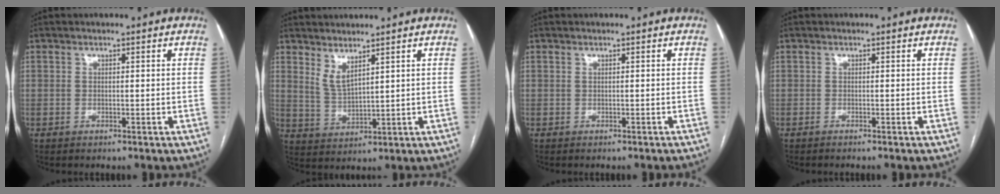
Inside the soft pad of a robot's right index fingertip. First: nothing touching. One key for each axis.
{"total": 3.7, "fx": 2.8, "fy": 0.6, "fz": 2.4, "tx": -0.056, "ty": -0.018, "tz": 0.066}
{"total": 1.6, "fx": -1.4, "fy": -0.2, "fz": 0.8, "tx": -0.013, "ty": 0.007, "tz": -0.015}
{"total": 1.4, "fx": -1.2, "fy": -0.1, "fz": 0.6, "tx": -0.007, "ty": 0.000, "tz": -0.015}